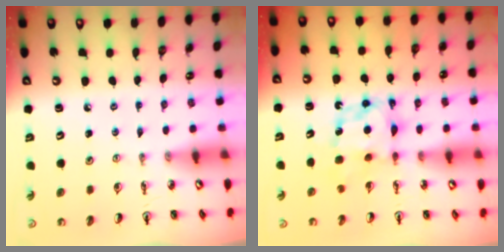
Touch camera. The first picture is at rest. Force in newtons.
{"total": 7.3, "press": 7.3, "slide": 0.2}